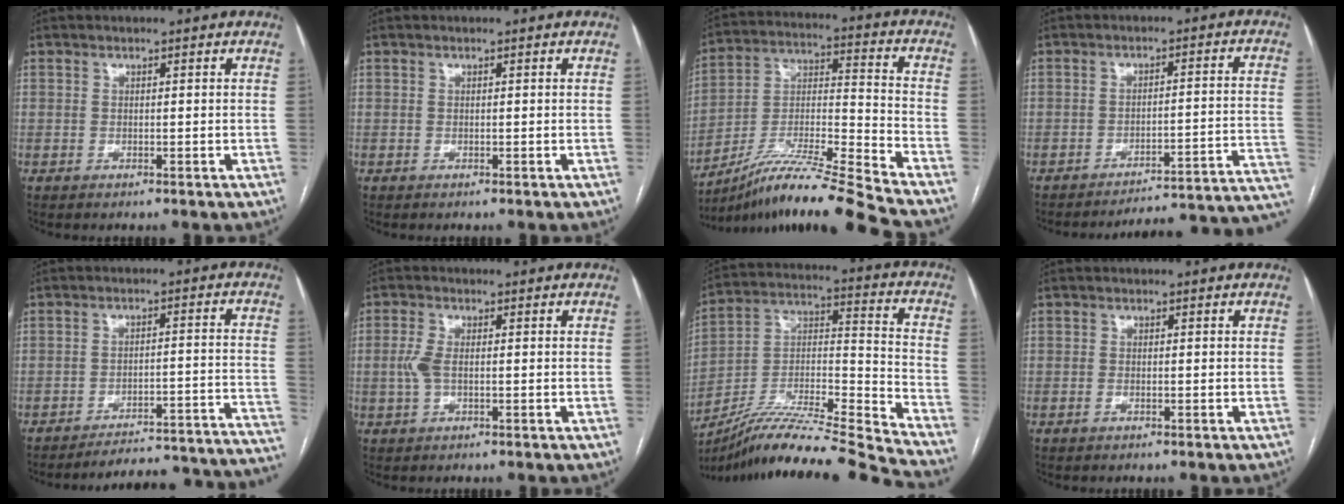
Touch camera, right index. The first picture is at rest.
{"total": 0.0}
{"total": 17.9, "force": [-15.4, -2.7, 8.6], "torque": [-0.171, -0.009, -0.280]}
{"total": 14.3, "force": [-12.1, 1.1, 7.6], "torque": [-0.052, 0.037, -0.144]}
{"total": 23.7, "force": [-22.9, 0.3, 6.1], "torque": [-0.021, -0.001, -0.280]}
{"total": 3.1, "force": [-0.2, 1.2, 2.8], "torque": [-0.077, 0.003, -0.005]}
{"total": 22.3, "force": [-19.9, -1.9, 9.9], "torque": [-0.180, -0.001, -0.344]}
{"total": 0.7, "force": [-0.4, 0.3, 0.6], "torque": [-0.013, 0.000, -0.006]}